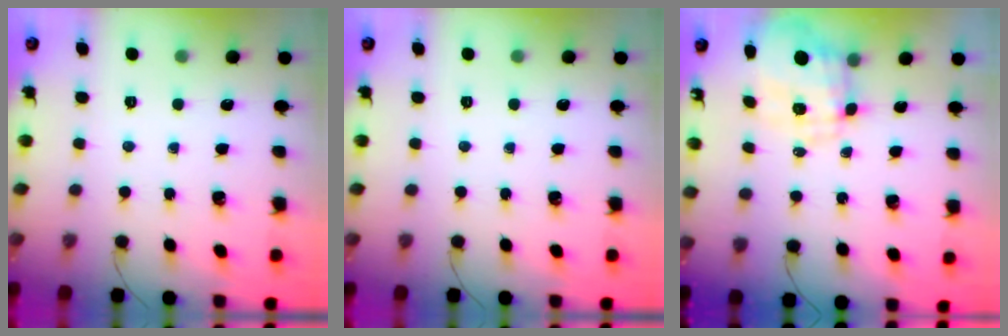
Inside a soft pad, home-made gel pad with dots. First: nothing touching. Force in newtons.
{"total": 0.0}
{"total": 3.3, "press": 2.9, "slide": 1.7}